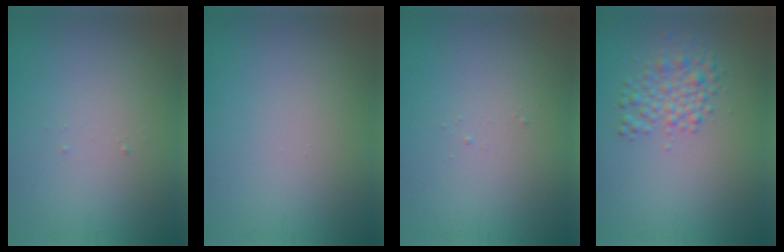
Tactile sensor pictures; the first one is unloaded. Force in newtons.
{"total": 0.0}
{"total": 0.0}
{"total": 2.9, "press": 2.9, "slide": 0.0}